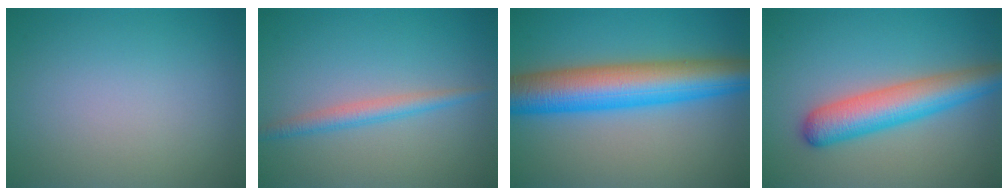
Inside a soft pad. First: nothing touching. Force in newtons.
{"total": 2.1, "press": 2.1, "slide": 0.0}
{"total": 10.0, "press": 10.0, "slide": 0.2}
{"total": 5.9, "press": 5.9, "slide": 0.2}